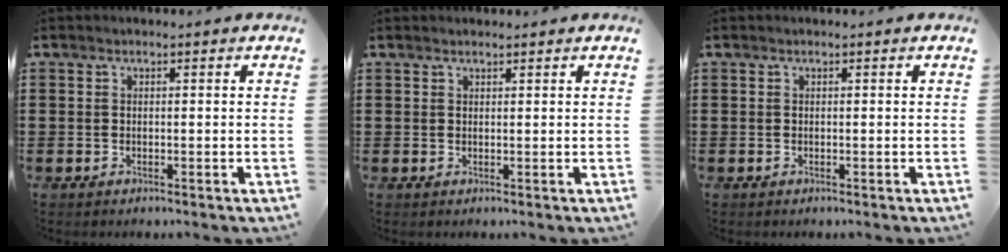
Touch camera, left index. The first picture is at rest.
{"total": 0.8, "force": [0.8, 0.1, 0.1], "torque": [-0.004, 0.000, 0.015]}
{"total": 0.0}